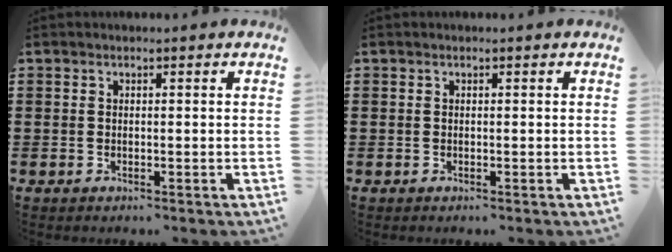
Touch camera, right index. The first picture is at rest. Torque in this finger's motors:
{"motor_torque": [-0.05, 0.05, 0.00, 0.00]}